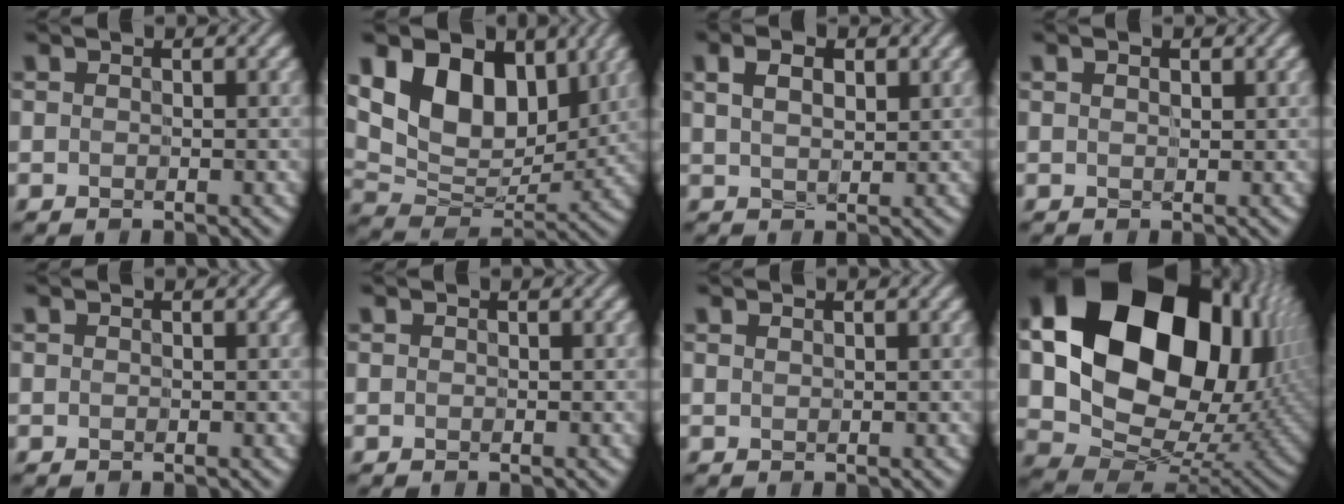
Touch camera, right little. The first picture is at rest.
{"total": 11.7, "force": [4.8, 7.4, 7.6], "torque": [-0.142, 0.012, 0.070]}
{"total": 2.9, "force": [1.0, 1.5, 2.2], "torque": [-0.044, 0.002, 0.017]}
{"total": 1.0, "force": [0.4, 0.5, 0.7], "torque": [-0.011, 0.000, 0.007]}
{"total": 0.0}
{"total": 0.0}
{"total": 0.5, "force": [0.4, 0.1, 0.3], "torque": [0.000, 0.003, 0.003]}
{"total": 21.8, "force": [6.2, 15.5, 14.0], "torque": [-0.297, 0.015, 0.131]}